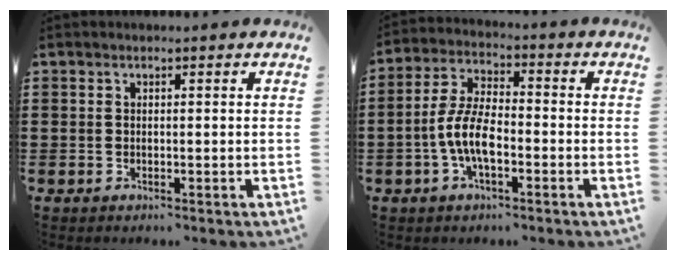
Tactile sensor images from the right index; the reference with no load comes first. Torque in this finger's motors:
{"motor_torque": [1.53, -0.61, 0.97, 0.21]}